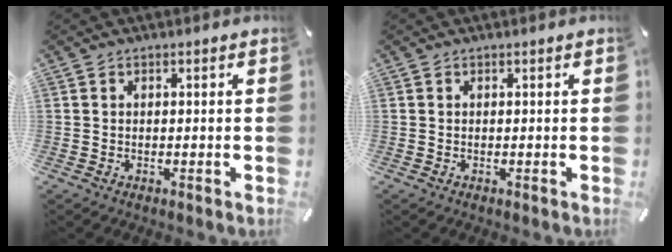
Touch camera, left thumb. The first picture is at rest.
{"total": 0.0}